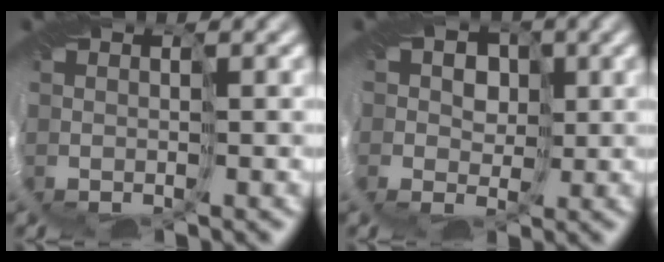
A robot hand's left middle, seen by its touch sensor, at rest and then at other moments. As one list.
[{"total": 4.2, "force": [0.9, 3.6, 1.9], "torque": [-0.018, 0.007, -0.005]}]